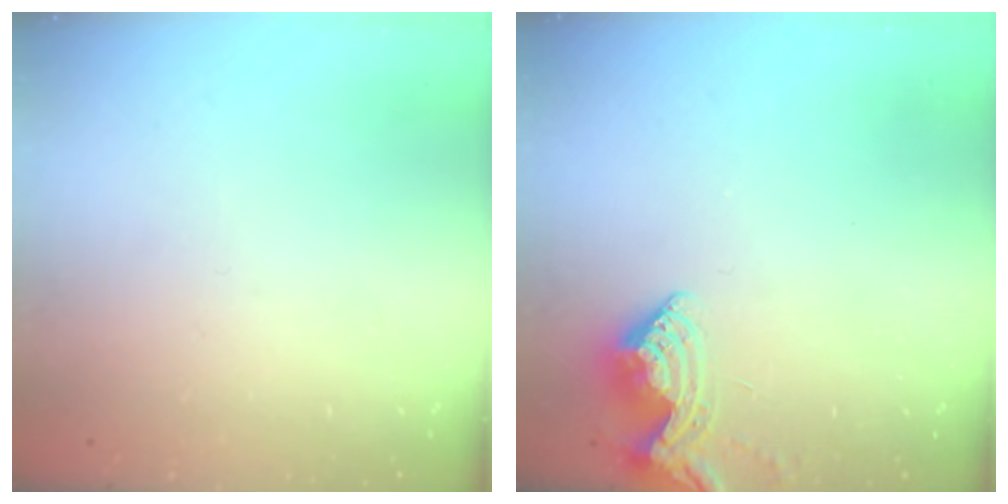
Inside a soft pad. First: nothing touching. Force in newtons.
{"total": 10.4, "press": 10.4, "slide": 0.2}